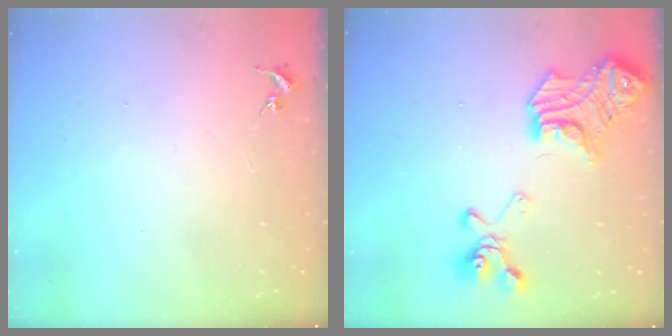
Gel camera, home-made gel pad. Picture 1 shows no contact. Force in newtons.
{"total": 23.0, "press": 22.9, "slide": 2.0}